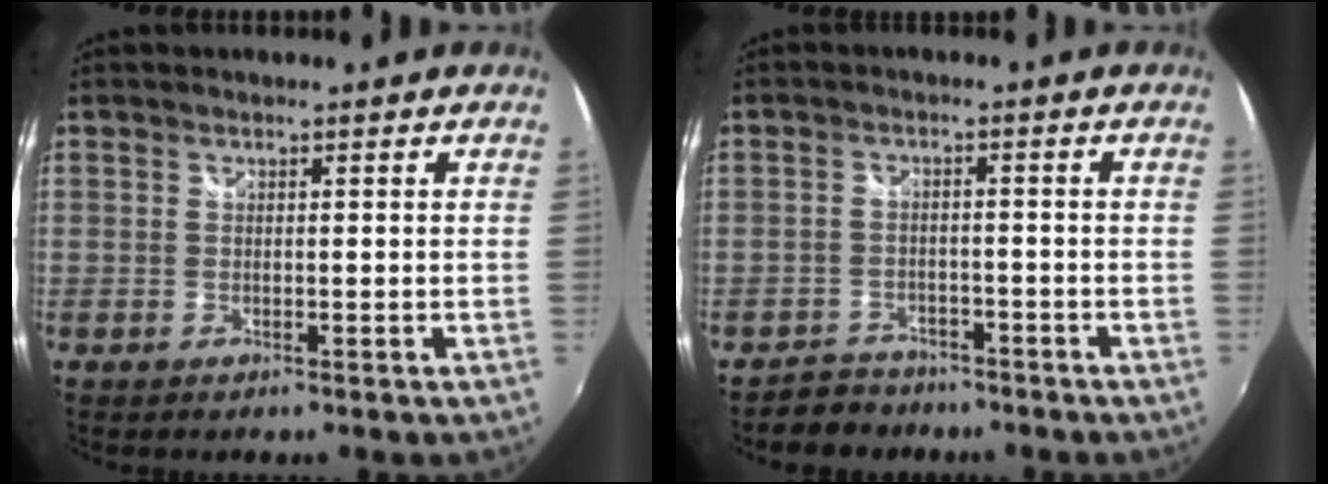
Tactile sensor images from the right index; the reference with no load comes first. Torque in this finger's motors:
{"motor_torque": [-1.89, -0.15, -0.71, -0.21]}